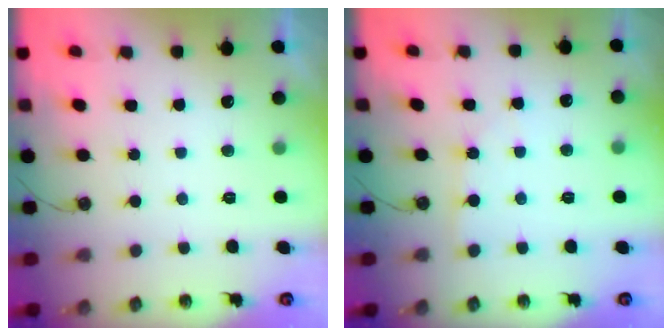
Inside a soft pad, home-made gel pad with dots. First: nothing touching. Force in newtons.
{"total": 2.4, "press": 2.3, "slide": 0.4}